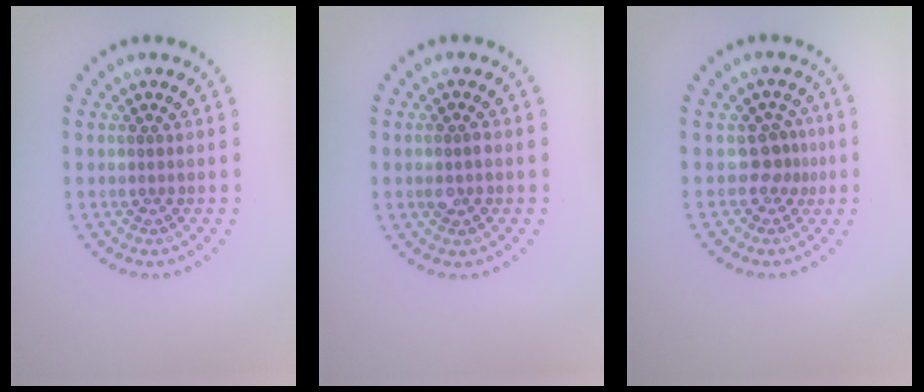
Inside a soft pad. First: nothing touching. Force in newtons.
{"total": 1.5, "press": 1.5, "slide": 0.2}
{"total": 2.0, "press": 1.4, "slide": 1.5}